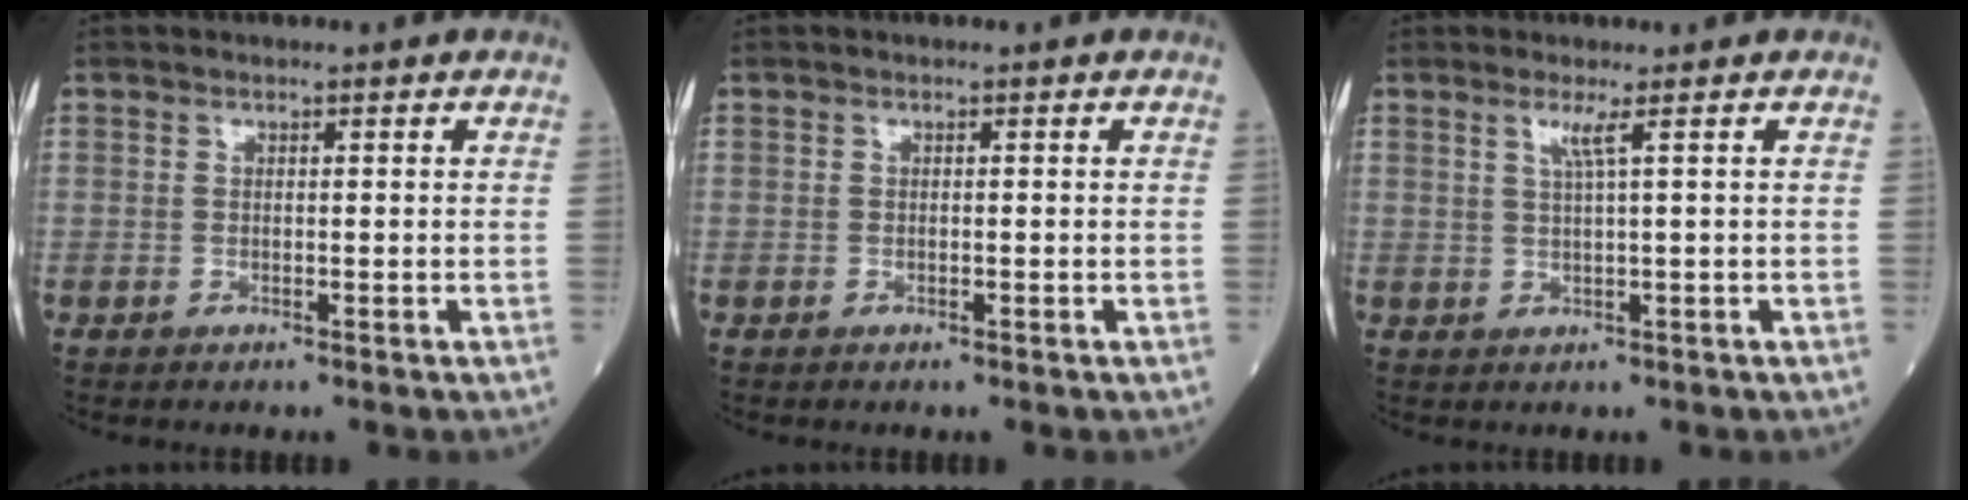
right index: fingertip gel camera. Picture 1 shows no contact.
{"total": 0.0}
{"total": 2.0, "force": [0.9, -0.7, 1.6], "torque": [-0.038, -0.005, 0.022]}